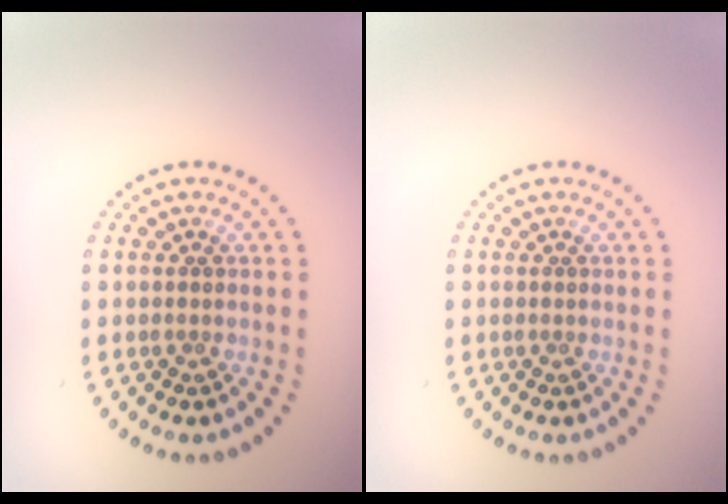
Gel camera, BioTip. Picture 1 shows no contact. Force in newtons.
{"total": 0.0}